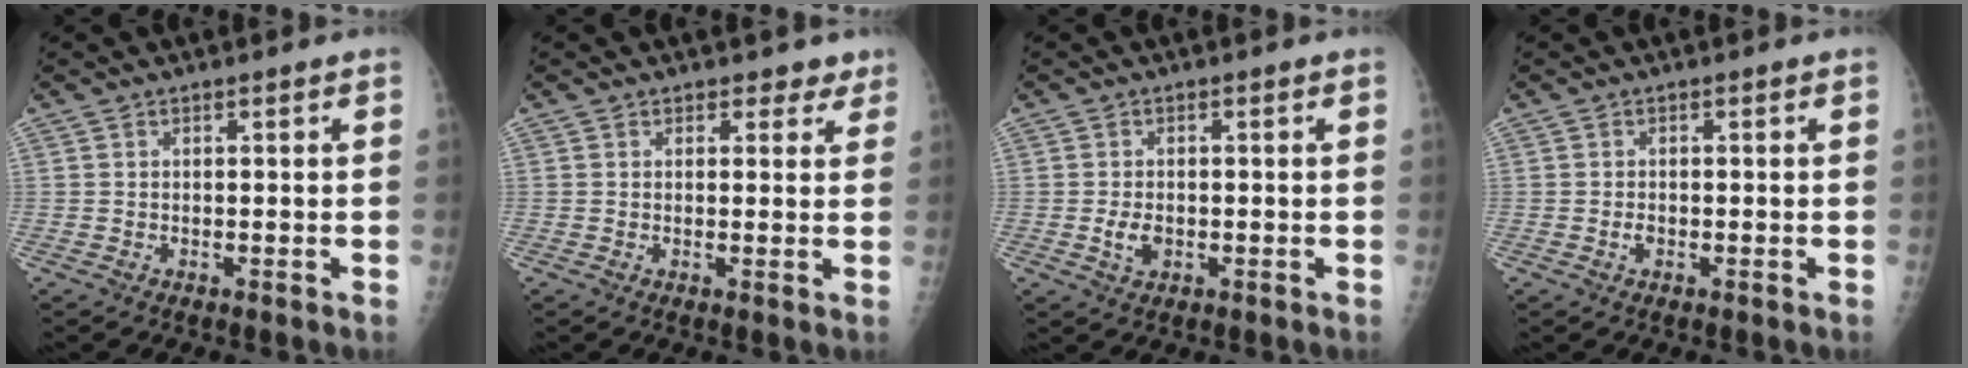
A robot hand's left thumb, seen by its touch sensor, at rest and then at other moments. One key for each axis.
{"total": 2.7, "fx": 2.0, "fy": 1.8, "fz": 0.5, "tx": 0.025, "ty": -0.008, "tz": 0.016}
{"total": 3.6, "fx": -0.7, "fy": 2.4, "fz": 2.6, "tx": -0.045, "ty": -0.002, "tz": -0.009}
{"total": 1.1, "fx": -0.3, "fy": 0.8, "fz": 0.7, "tx": -0.011, "ty": 0.001, "tz": -0.006}